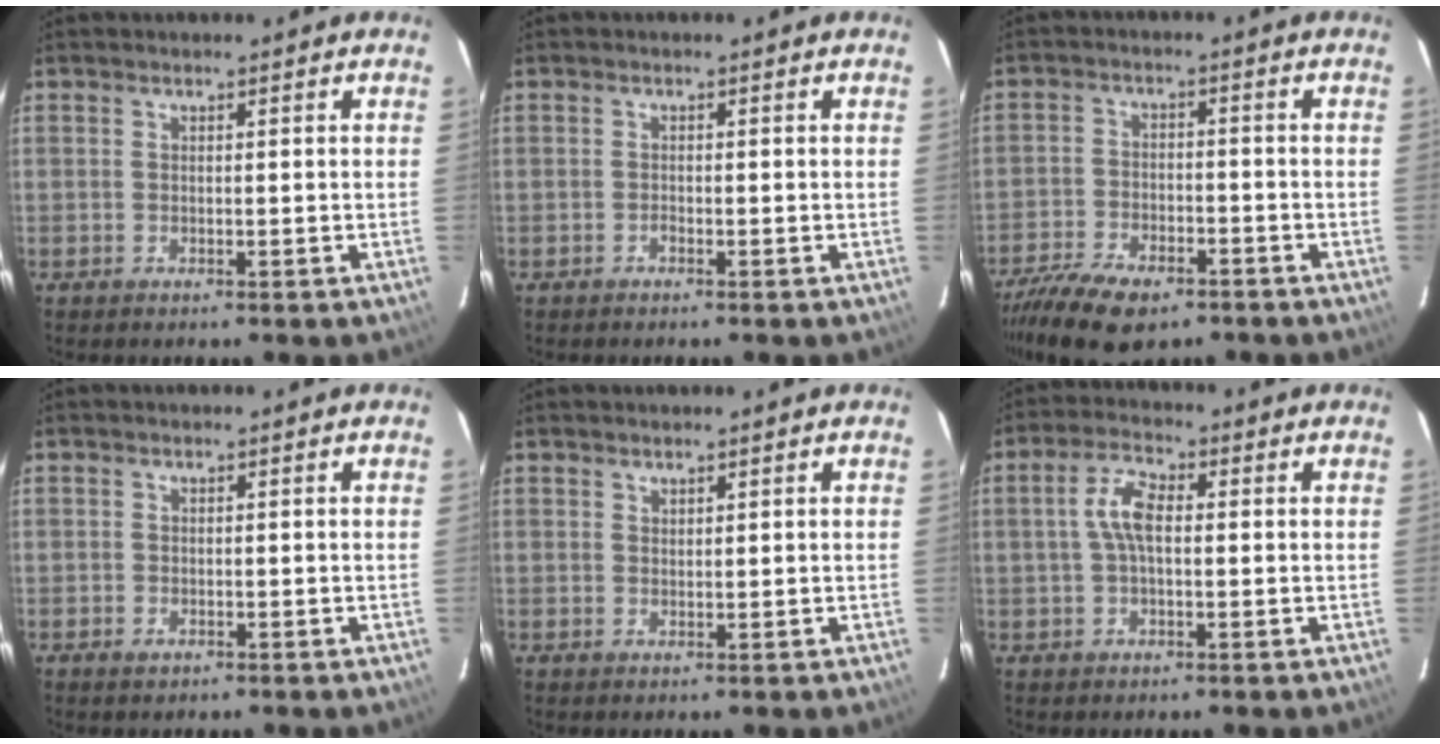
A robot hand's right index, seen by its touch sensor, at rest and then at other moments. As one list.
[{"total": 0.6, "force": [-0.5, 0.2, 0.1], "torque": [-0.001, 0.001, -0.012]}, {"total": 13.9, "force": [-10.2, 6.0, 7.4], "torque": [-0.176, -0.026, -0.178]}, {"total": 1.3, "force": [-0.8, 0.8, 0.5], "torque": [-0.009, 0.000, -0.014]}, {"total": 0.8, "force": [0.7, 0.3, 0.0], "torque": [0.000, 0.002, 0.014]}, {"total": 5.7, "force": [0.2, 2.7, 5.1], "torque": [-0.104, 0.015, 0.003]}]